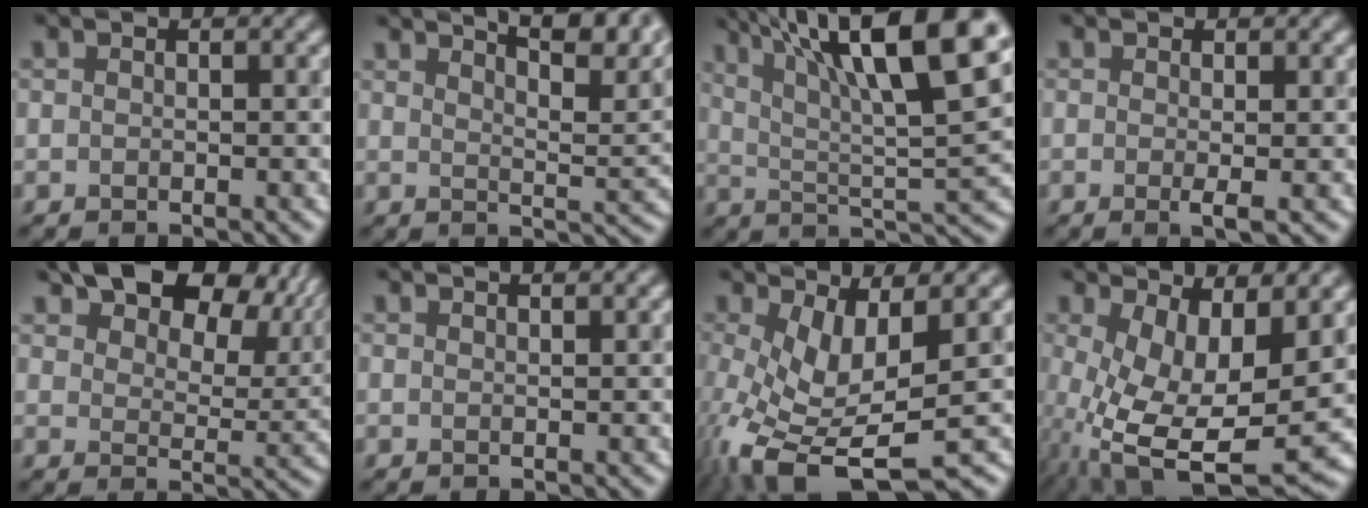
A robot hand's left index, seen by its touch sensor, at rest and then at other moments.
{"total": 9.9, "force": [7.3, 2.8, 6.1], "torque": [-0.061, 0.035, 0.076]}
{"total": 14.1, "force": [7.3, 3.3, 11.6], "torque": [-0.189, 0.015, 0.123]}
{"total": 1.2, "force": [-0.2, 0.0, 1.1], "torque": [-0.022, -0.004, -0.003]}
{"total": 10.9, "force": [6.8, 5.7, 6.3], "torque": [-0.100, 0.005, 0.115]}
{"total": 0.9, "force": [0.9, -0.1, 0.3], "torque": [-0.009, 0.003, 0.011]}
{"total": 6.9, "force": [-1.8, 2.3, 6.3], "torque": [-0.137, -0.015, -0.034]}
{"total": 9.8, "force": [-1.2, 4.5, 8.7], "torque": [-0.183, -0.031, -0.007]}